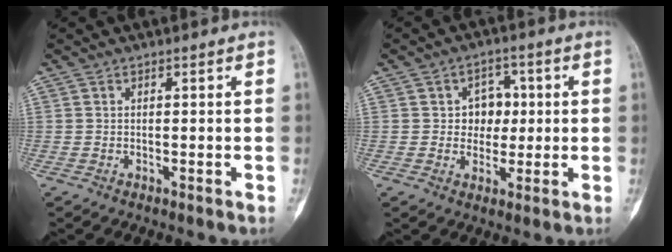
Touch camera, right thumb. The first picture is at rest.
{"total": 7.9, "force": [0.8, 6.5, 4.3], "torque": [-0.011, 0.008, 0.008]}